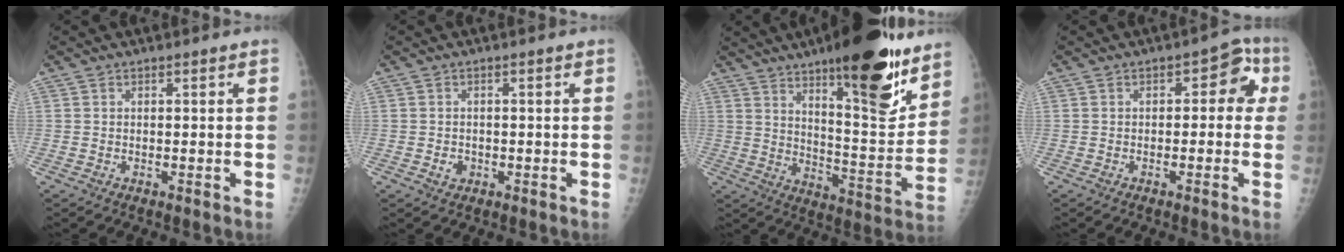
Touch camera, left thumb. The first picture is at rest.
{"total": 1.7, "force": [-0.6, 1.5, 0.5], "torque": [-0.001, 0.003, -0.006]}
{"total": 22.5, "force": [14.3, 6.0, 16.4], "torque": [-0.202, -0.081, 0.218]}
{"total": 5.5, "force": [0.2, 3.6, 4.2], "torque": [-0.011, 0.024, -0.010]}